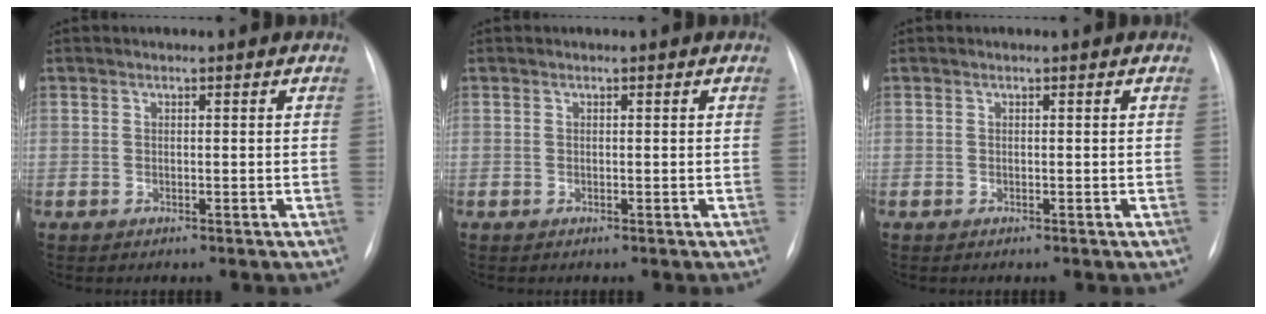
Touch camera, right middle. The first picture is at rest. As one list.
[{"total": 0.0}, {"total": 0.0}]